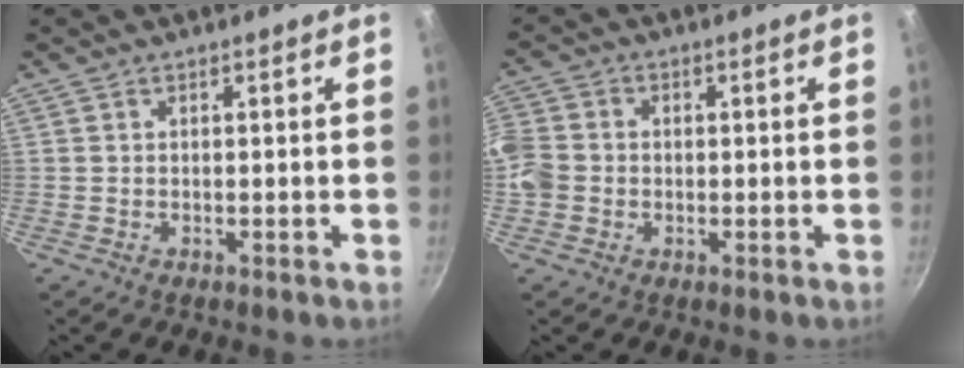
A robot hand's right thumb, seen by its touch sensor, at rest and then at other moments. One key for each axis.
{"total": 6.9, "fx": -1.1, "fy": 5.9, "fz": 3.3, "tx": -0.067, "ty": 0.015, "tz": -0.035}